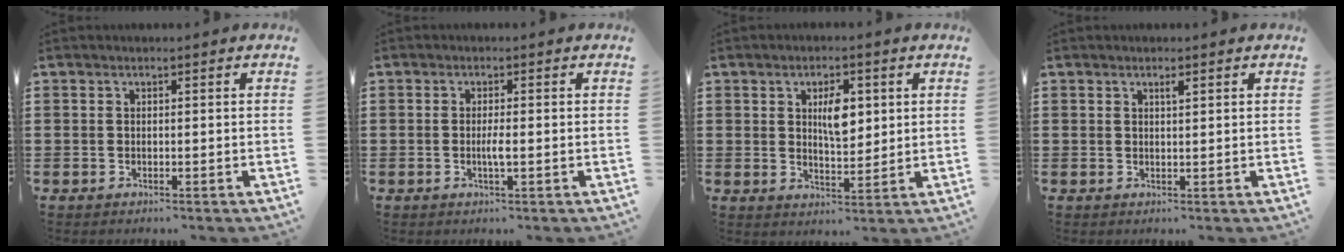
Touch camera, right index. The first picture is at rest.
{"total": 2.0, "force": [-0.6, 0.0, 1.9], "torque": [-0.042, -0.008, -0.013]}
{"total": 5.4, "force": [1.5, 2.5, 4.6], "torque": [-0.072, 0.001, 0.019]}
{"total": 0.9, "force": [0.5, 0.2, 0.7], "torque": [-0.014, 0.001, 0.009]}